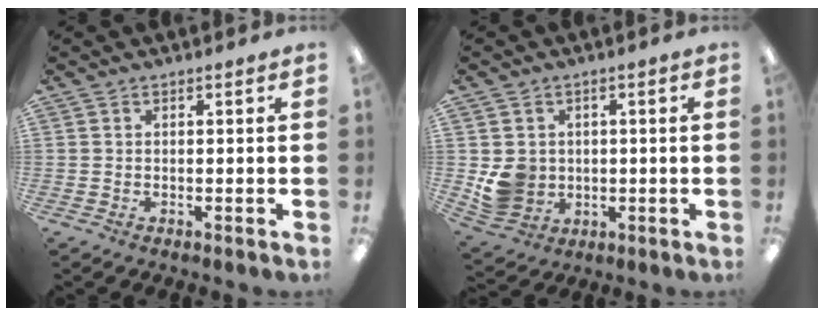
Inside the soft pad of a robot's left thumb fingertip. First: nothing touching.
{"total": 7.4, "force": [0.4, 7.0, 2.4], "torque": [-0.046, 0.005, 0.016]}